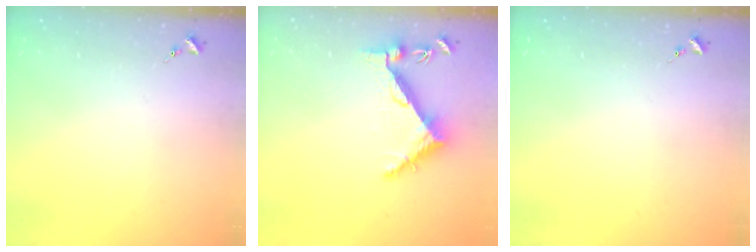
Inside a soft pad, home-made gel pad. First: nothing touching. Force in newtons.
{"total": 6.3, "press": 6.2, "slide": 0.7}
{"total": 0.0}